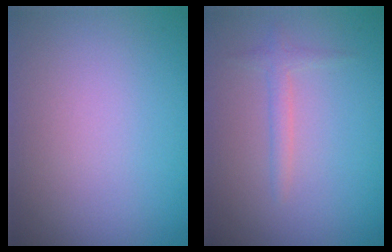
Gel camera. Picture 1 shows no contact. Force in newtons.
{"total": 1.3, "press": 1.3, "slide": 0.0}